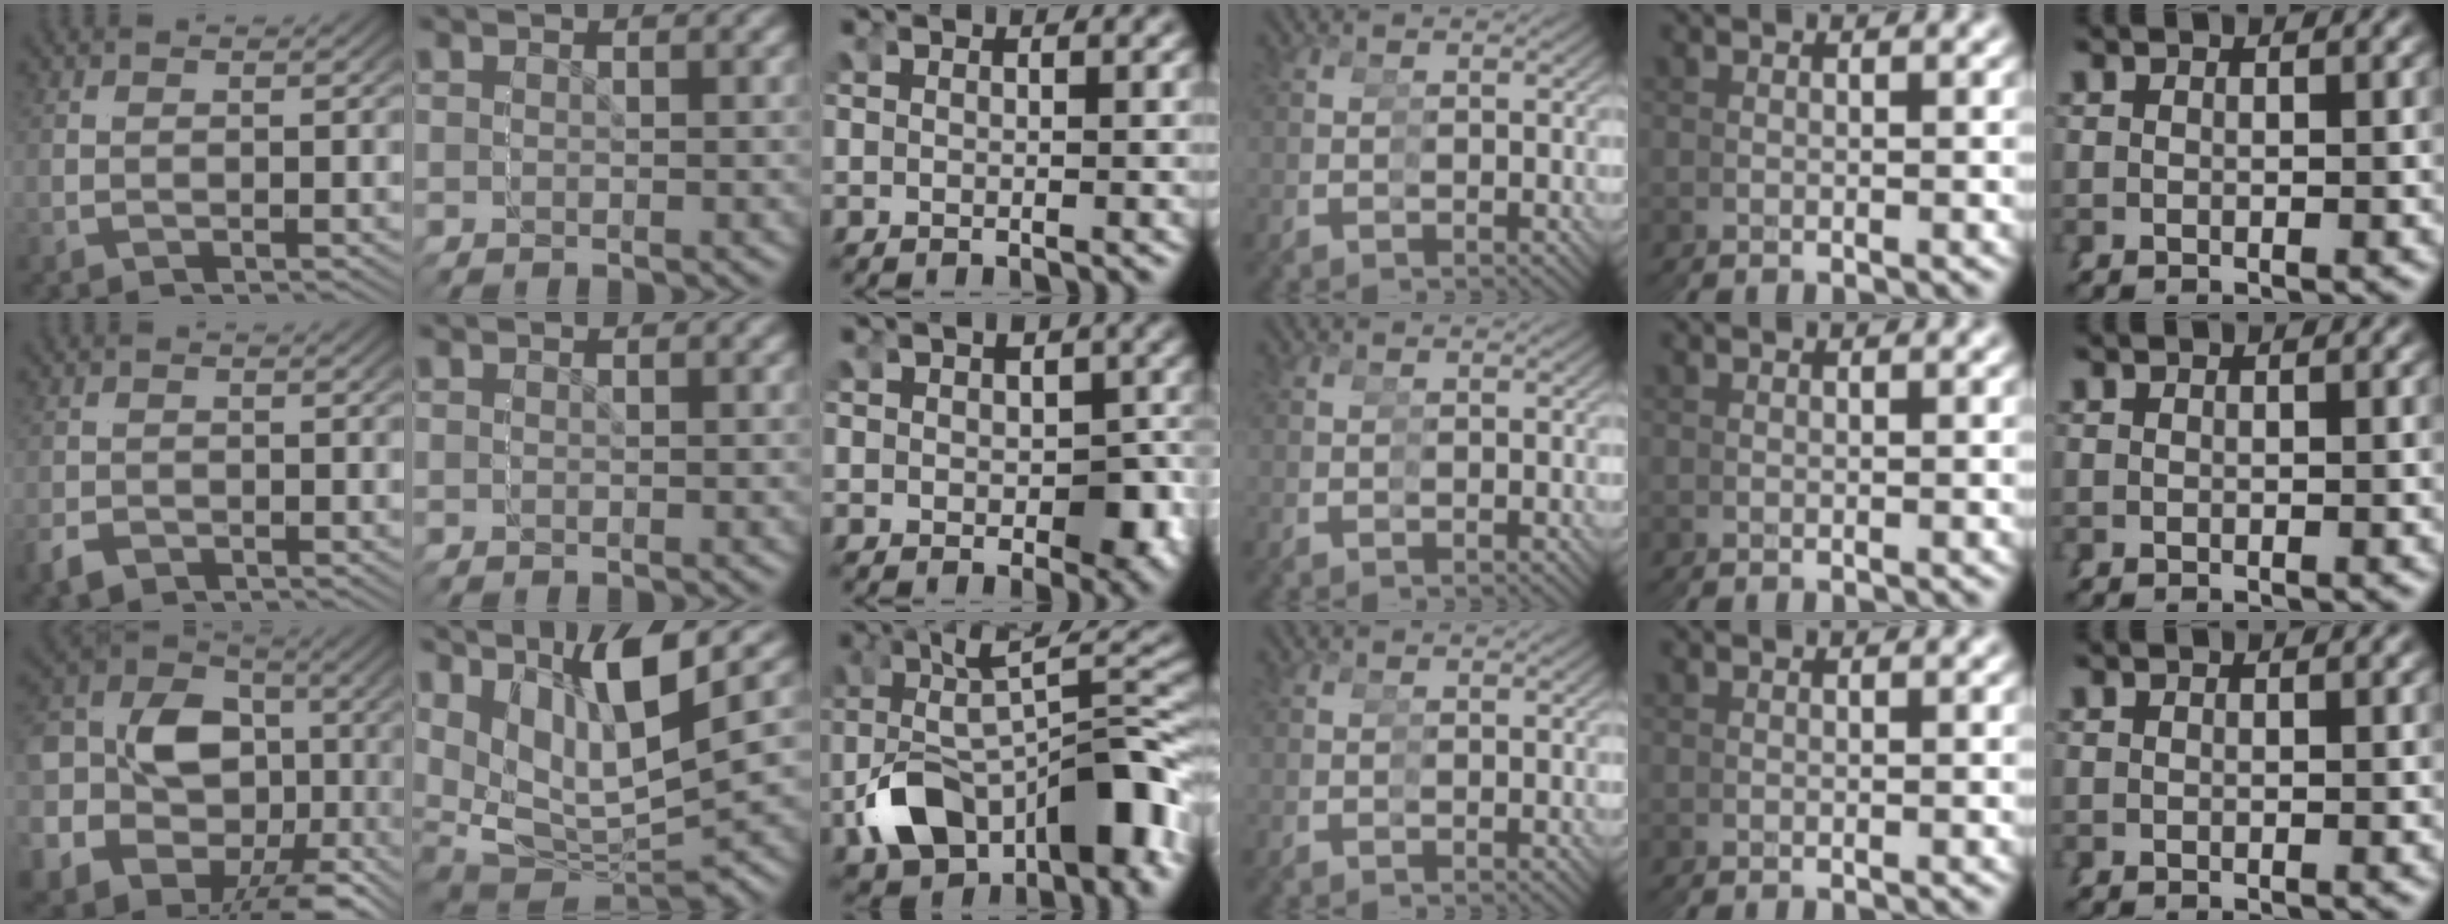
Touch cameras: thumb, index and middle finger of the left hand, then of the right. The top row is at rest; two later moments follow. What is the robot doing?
{"motion": "grasp_and_lifting", "object": "stress ball aka squeeze ball"}